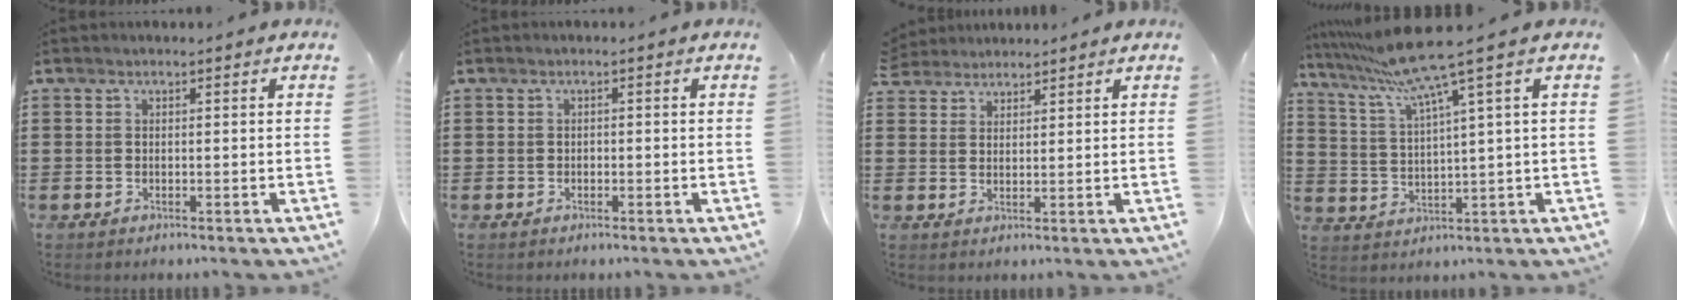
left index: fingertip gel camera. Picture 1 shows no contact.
{"total": 0.6, "force": [-0.4, 0.3, 0.2], "torque": [-0.008, -0.001, -0.008]}
{"total": 2.3, "force": [2.2, 0.7, -0.3], "torque": [-0.002, 0.002, 0.042]}
{"total": 8.8, "force": [5.7, -0.8, 6.7], "torque": [-0.165, -0.036, 0.088]}